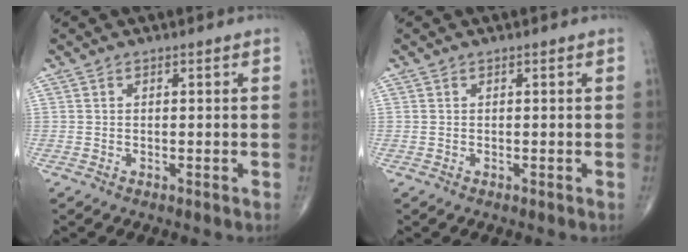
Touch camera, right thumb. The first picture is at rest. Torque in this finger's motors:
{"motor_torque": [-0.23, 0.04, -0.04, 0.27, -0.02]}